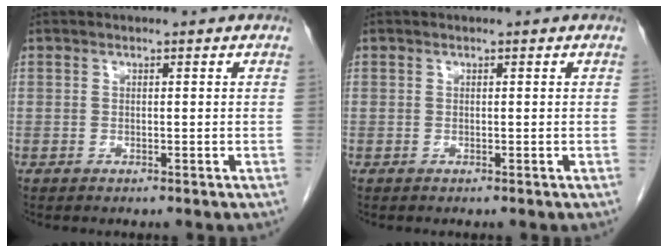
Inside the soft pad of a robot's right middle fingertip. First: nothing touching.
{"total": 0.0}